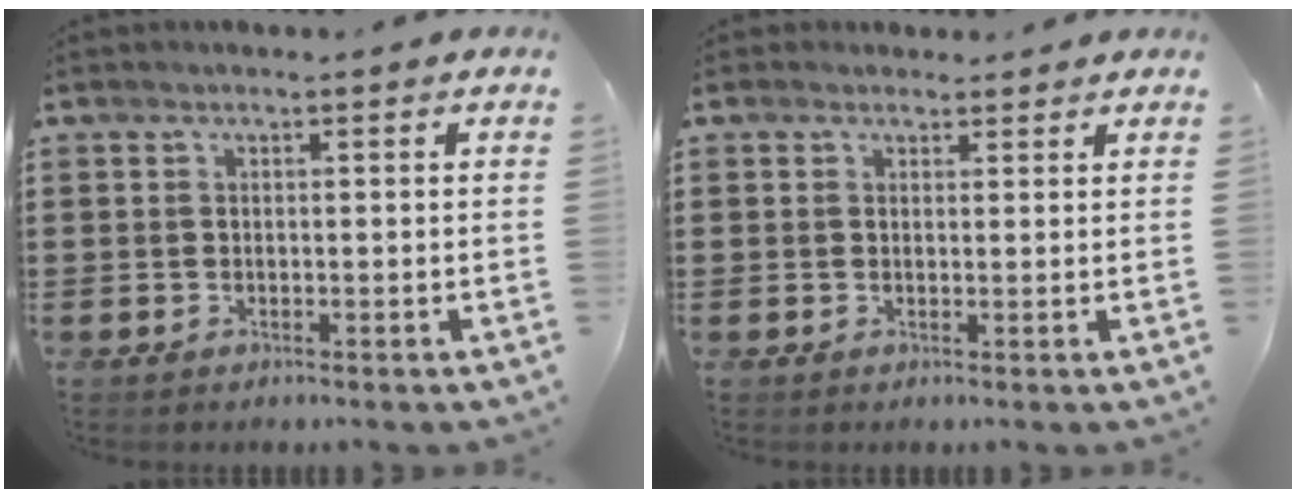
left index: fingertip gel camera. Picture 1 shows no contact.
{"total": 1.7, "force": [1.3, 1.1, 0.0], "torque": [-0.005, 0.006, 0.026]}